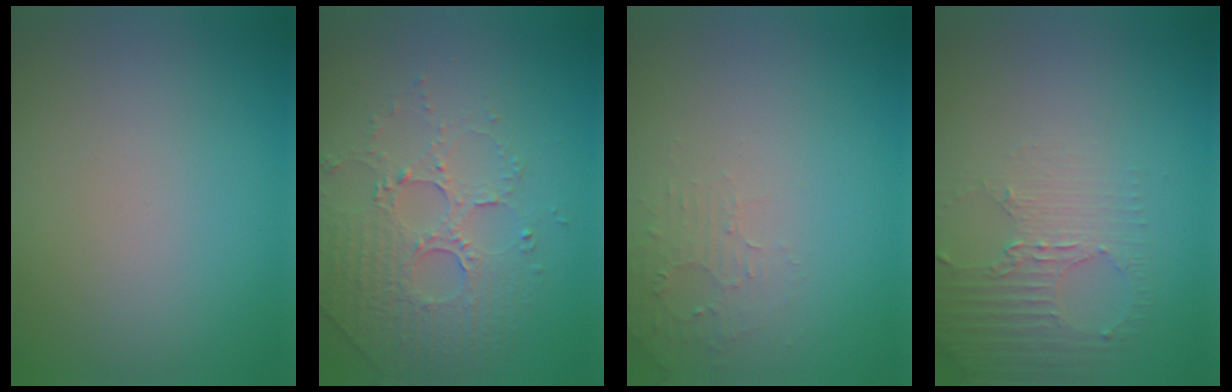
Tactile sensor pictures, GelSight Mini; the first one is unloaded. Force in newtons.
{"total": 5.0, "press": 3.6, "slide": 3.4}
{"total": 1.6, "press": 1.6, "slide": 0.4}
{"total": 2.6, "press": 1.9, "slide": 1.9}